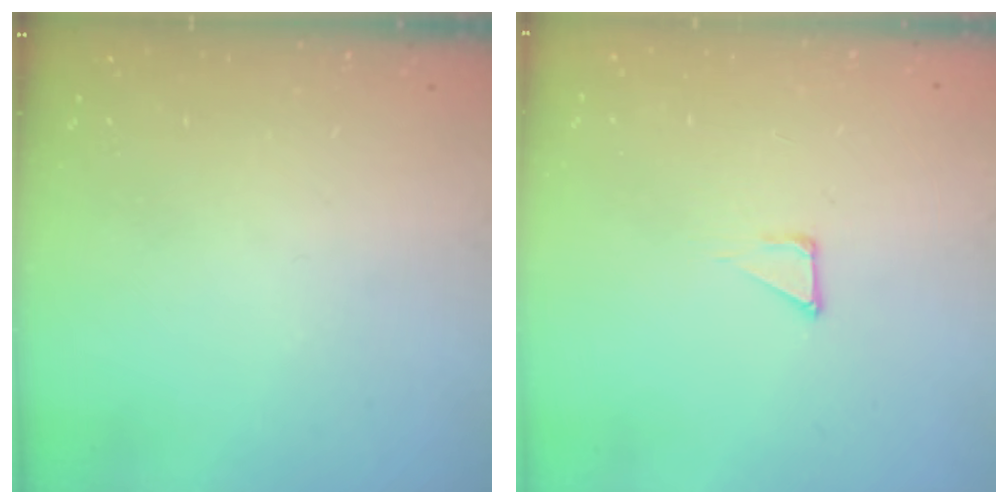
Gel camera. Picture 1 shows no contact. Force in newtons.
{"total": 2.7, "press": 2.7, "slide": 0.3}